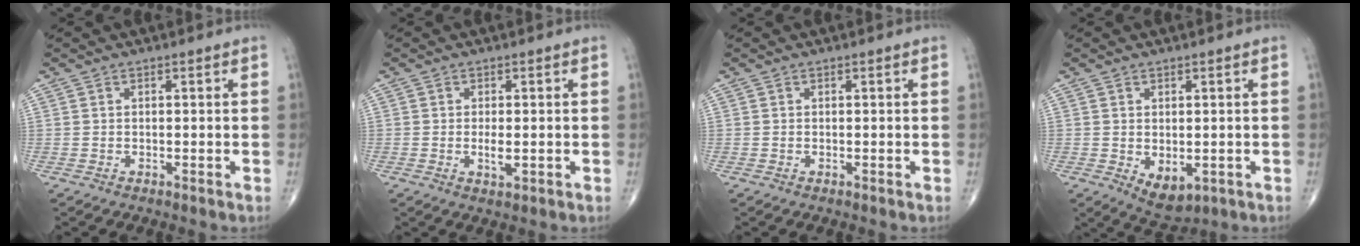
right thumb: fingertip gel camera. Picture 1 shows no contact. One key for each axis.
{"total": 2.6, "fx": -0.3, "fy": 1.1, "fz": 2.3, "tx": -0.043, "ty": -0.004, "tz": -0.006}
{"total": 0.0}
{"total": 5.3, "fx": -1.1, "fy": 3.2, "fz": 4.1, "tx": -0.051, "ty": -0.006, "tz": 0.001}